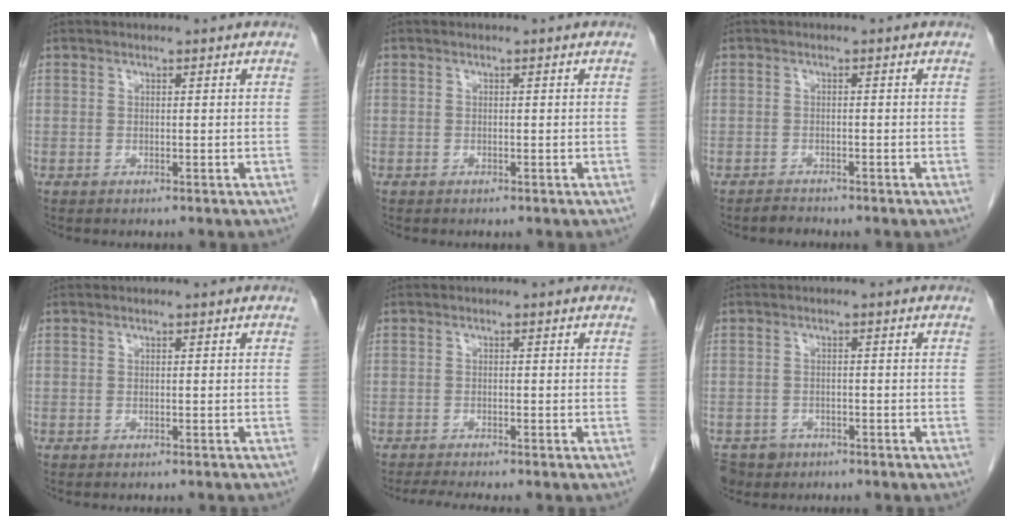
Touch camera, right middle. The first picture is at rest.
{"total": 0.0}
{"total": 1.2, "force": [-1.1, 0.2, -0.1], "torque": [-0.002, -0.003, -0.020]}
{"total": 1.8, "force": [-1.7, 0.2, 0.6], "torque": [-0.012, -0.002, -0.021]}
{"total": 4.0, "force": [-3.4, 0.0, 1.9], "torque": [-0.030, -0.010, -0.055]}
{"total": 4.4, "force": [-2.9, 3.2, 0.4], "torque": [-0.006, 0.003, -0.046]}